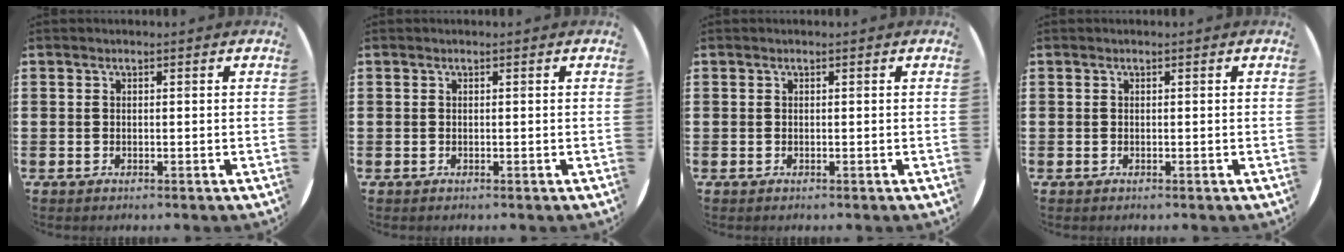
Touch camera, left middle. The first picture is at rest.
{"total": 0.0}
{"total": 0.0}
{"total": 0.0}